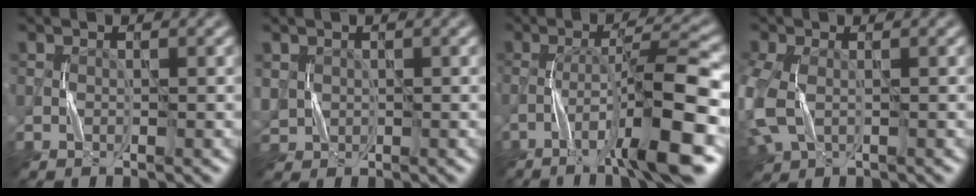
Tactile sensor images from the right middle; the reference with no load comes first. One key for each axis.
{"total": 1.7, "fx": 0.7, "fy": 1.5, "fz": 0.3, "tx": -0.011, "ty": 0.001, "tz": 0.016}
{"total": 9.1, "fx": -4.3, "fy": 1.2, "fz": 7.9, "tx": -0.119, "ty": 0.018, "tz": -0.071}
{"total": 5.0, "fx": -0.7, "fy": 3.4, "fz": 3.6, "tx": -0.113, "ty": -0.006, "tz": -0.021}